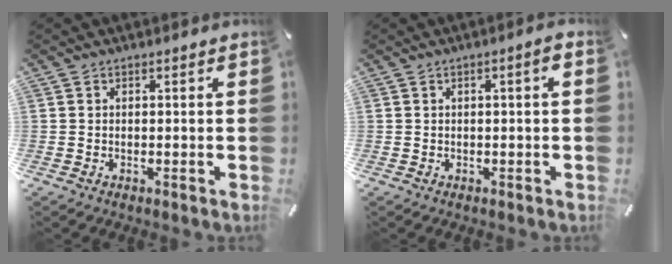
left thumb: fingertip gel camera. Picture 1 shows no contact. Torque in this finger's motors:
{"motor_torque": [-0.09, -0.38, 0.17, 0.13, 0.01]}